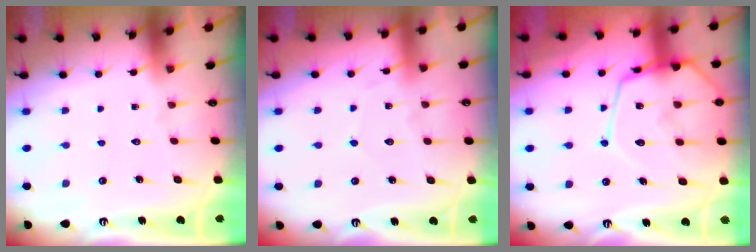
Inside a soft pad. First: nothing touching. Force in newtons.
{"total": 4.6, "press": 4.6, "slide": 0.6}
{"total": 17.1, "press": 17.1, "slide": 1.7}